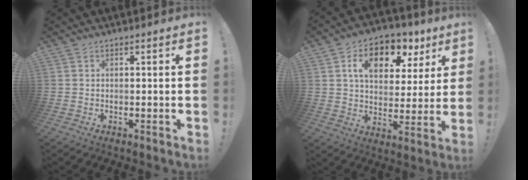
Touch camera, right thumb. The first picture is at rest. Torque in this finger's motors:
{"motor_torque": [1.48, 2.74, 0.95, 0.43, 0.09]}